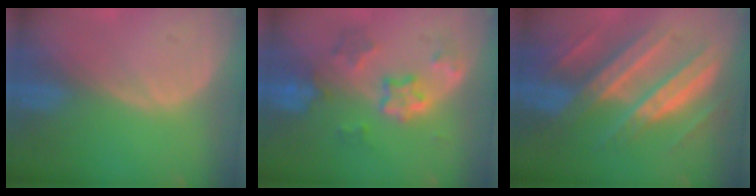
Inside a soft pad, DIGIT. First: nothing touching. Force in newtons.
{"total": 7.0, "press": 6.4, "slide": 2.8}
{"total": 11.1, "press": 11.1, "slide": 1.0}